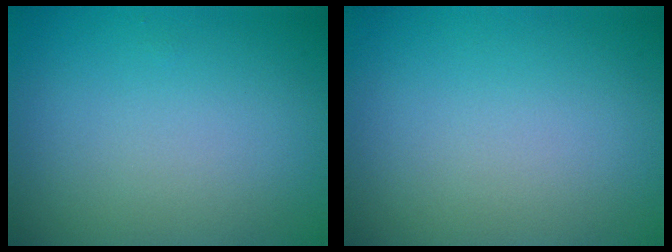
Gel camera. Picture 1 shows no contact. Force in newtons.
{"total": 0.0}